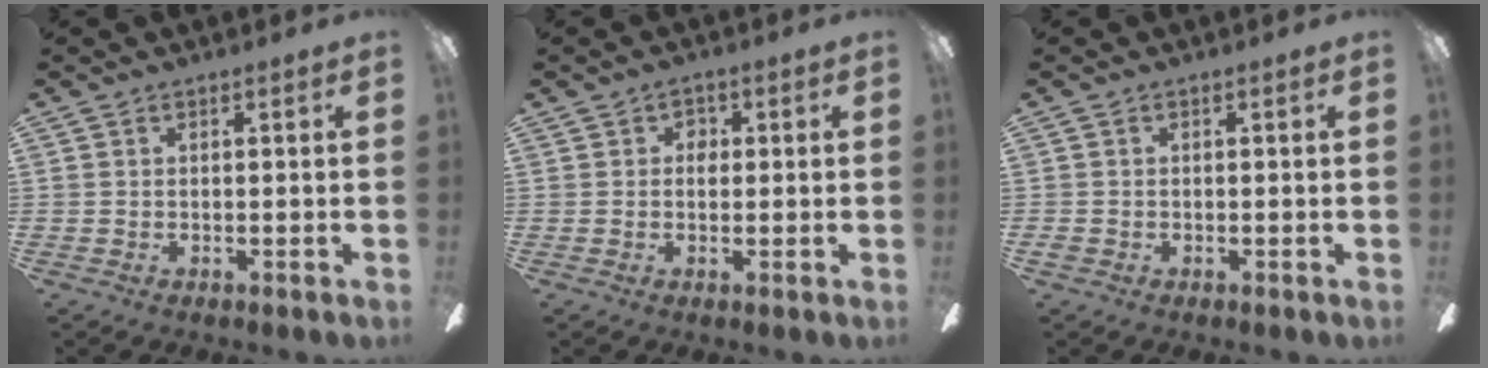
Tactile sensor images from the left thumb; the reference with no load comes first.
{"total": 2.5, "force": [-0.1, 2.1, 1.4], "torque": [-0.011, 0.002, -0.006]}
{"total": 1.3, "force": [-0.7, 1.0, 0.4], "torque": [-0.006, 0.005, -0.015]}